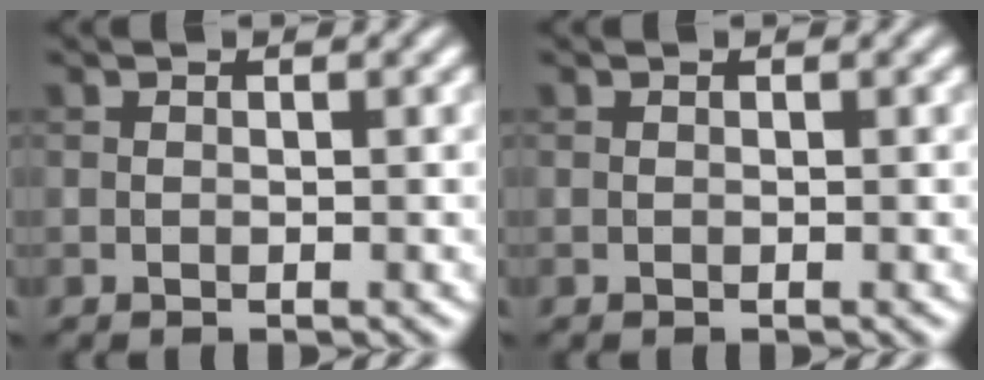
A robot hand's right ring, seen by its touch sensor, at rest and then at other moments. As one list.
[{"total": 0.0}]